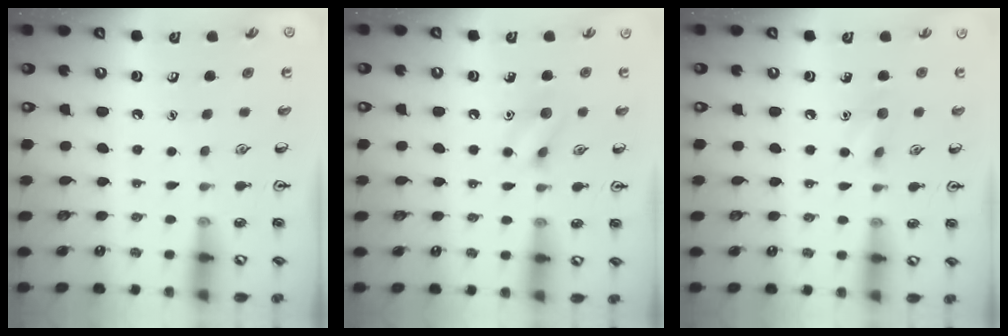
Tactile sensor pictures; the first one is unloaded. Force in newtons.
{"total": 7.7, "press": 7.7, "slide": 0.6}
{"total": 6.6, "press": 6.3, "slide": 2.0}